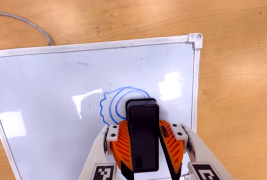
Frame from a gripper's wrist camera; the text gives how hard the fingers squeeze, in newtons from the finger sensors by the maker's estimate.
{"total": 14.0, "left": 15.0, "right": 13.0}